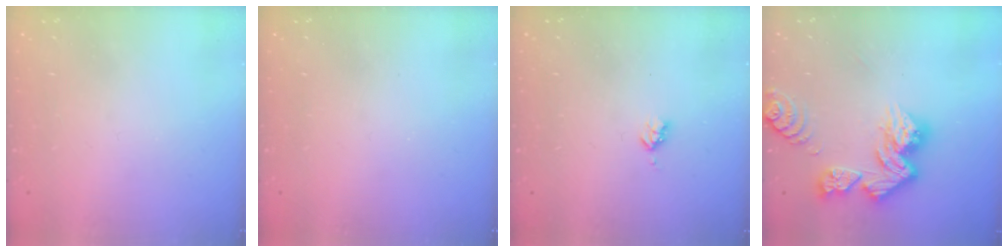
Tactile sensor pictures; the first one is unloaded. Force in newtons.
{"total": 0.0}
{"total": 2.9, "press": 2.9, "slide": 0.5}
{"total": 13.6, "press": 13.5, "slide": 1.6}